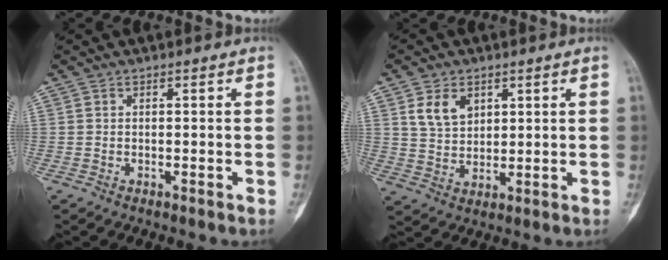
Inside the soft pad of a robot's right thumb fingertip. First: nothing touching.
{"total": 6.4, "force": [3.0, 4.4, 3.6], "torque": [-0.046, -0.017, 0.061]}